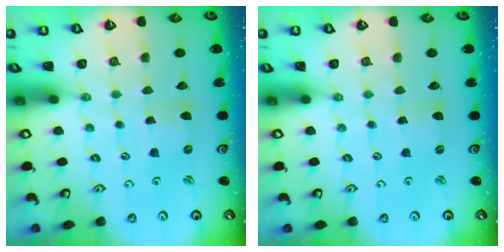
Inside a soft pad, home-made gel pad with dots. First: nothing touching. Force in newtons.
{"total": 0.0}